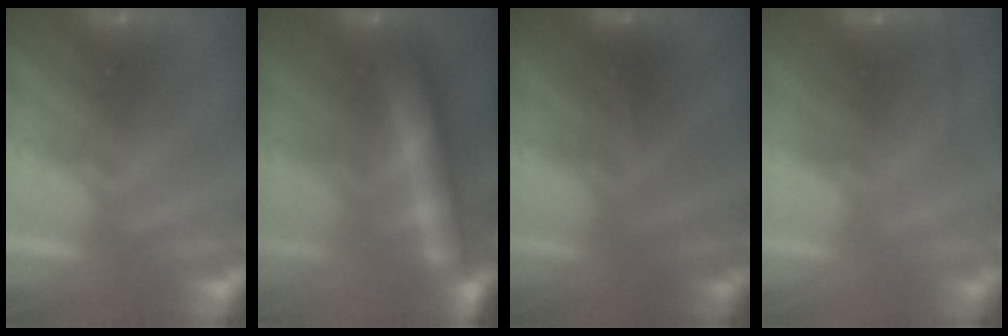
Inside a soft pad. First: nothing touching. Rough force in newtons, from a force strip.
{"total": 6.9}
{"total": 3.4}
{"total": 2.3}